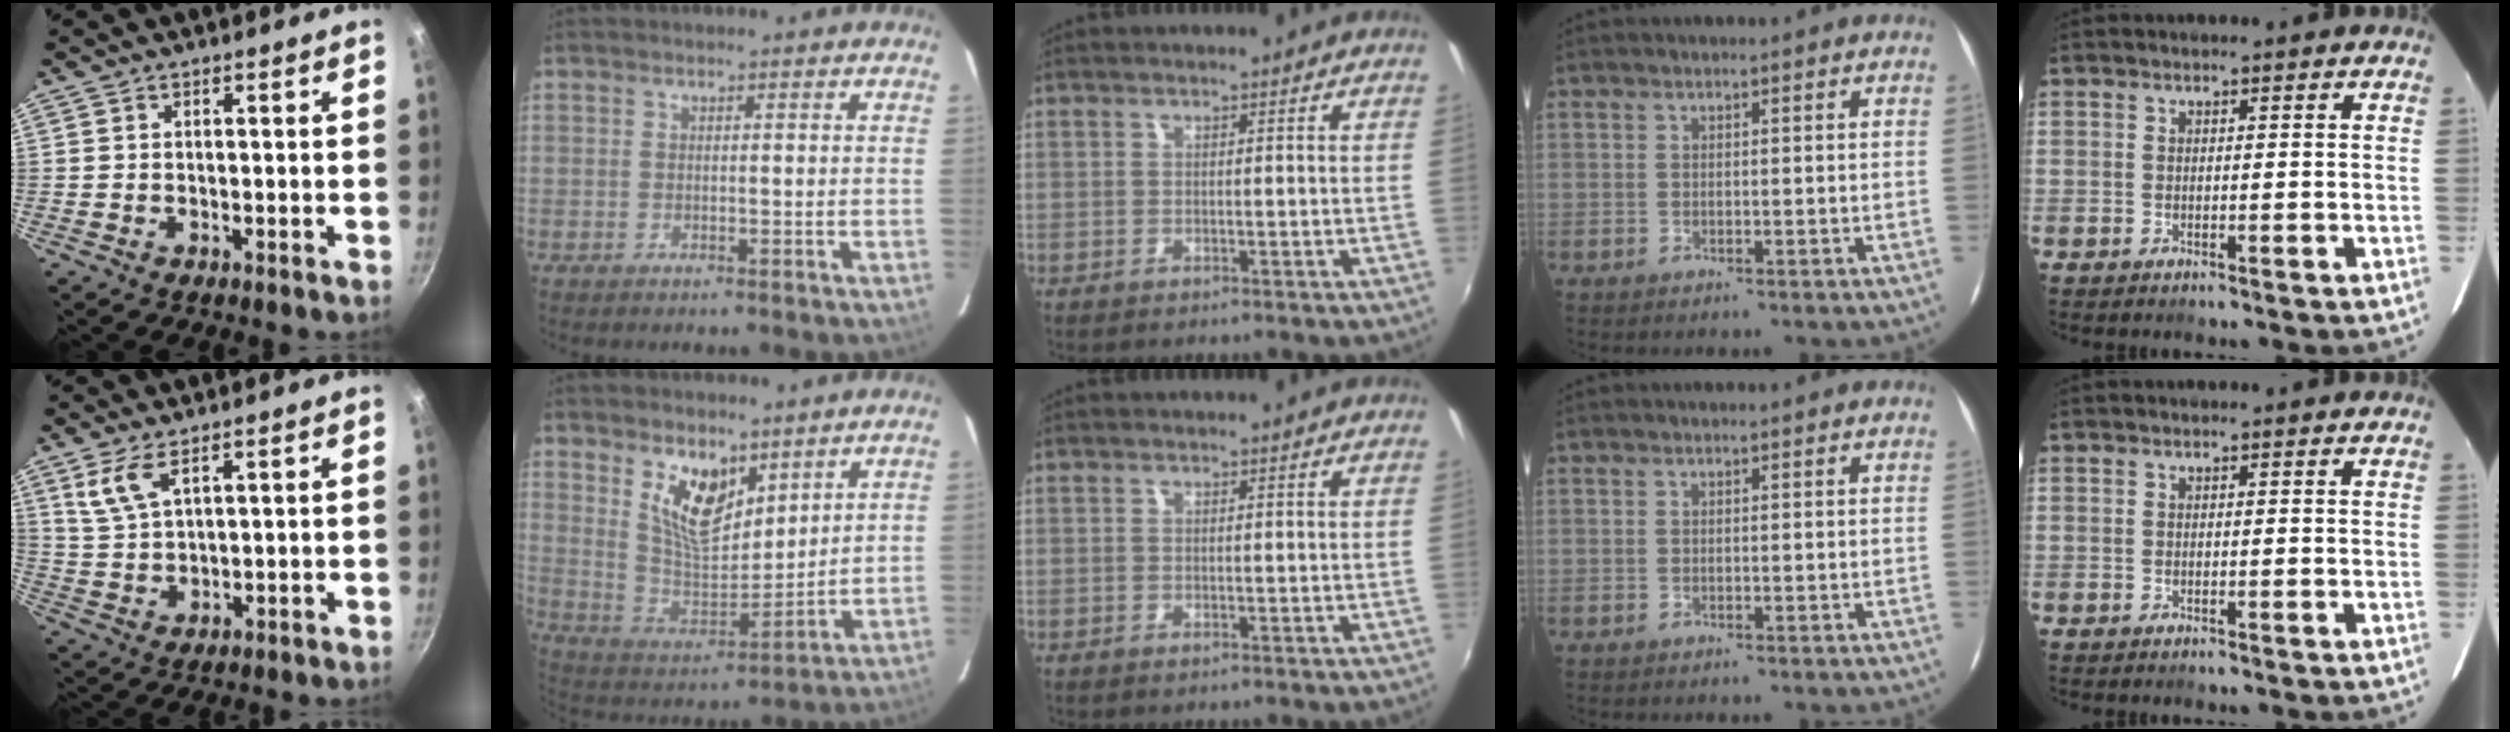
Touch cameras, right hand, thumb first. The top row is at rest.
{"thumb": {"total": 5.7, "force": [3.3, 2.2, 4.2], "torque": [-0.085, -0.021, 0.073]}, "index": {"total": 12.1, "force": [7.1, 5.9, 7.8], "torque": [-0.141, -0.006, 0.145]}}